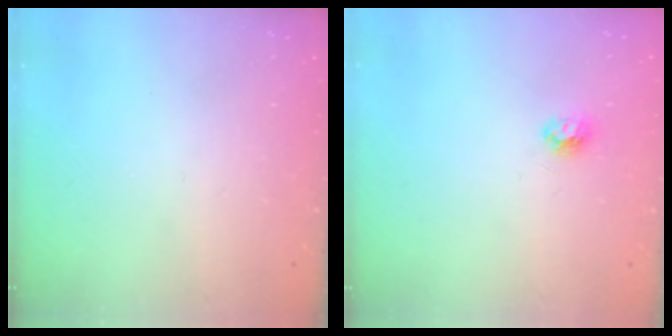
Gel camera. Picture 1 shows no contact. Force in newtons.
{"total": 3.9, "press": 3.9, "slide": 0.5}